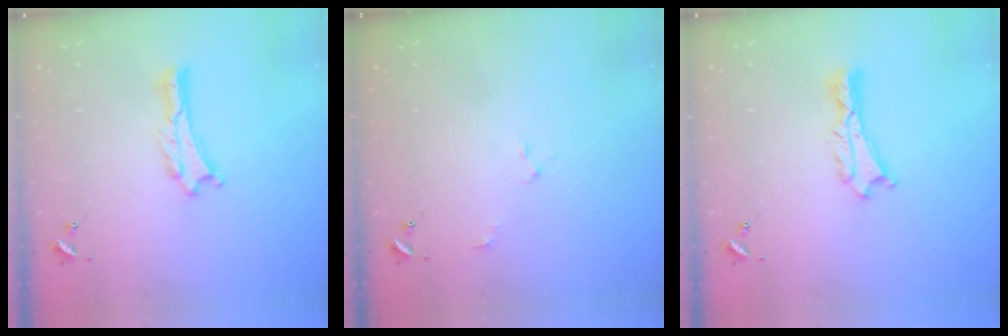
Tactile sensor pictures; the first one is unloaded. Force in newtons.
{"total": 2.0, "press": 2.0, "slide": 0.1}
{"total": 1.1, "press": 1.1, "slide": 0.2}